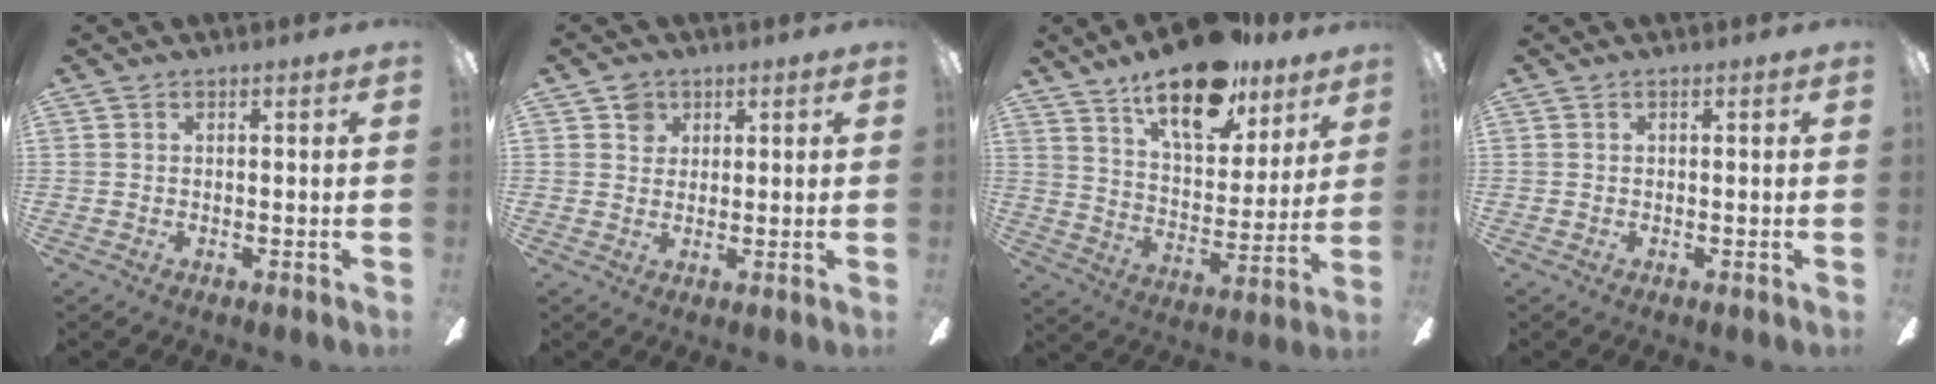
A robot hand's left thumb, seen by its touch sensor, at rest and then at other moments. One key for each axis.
{"total": 3.8, "fx": 2.1, "fy": 3.0, "fz": 0.9, "tx": -0.010, "ty": 0.002, "tz": 0.036}
{"total": 19.1, "fx": 13.9, "fy": 7.9, "fz": 10.3, "tx": -0.167, "ty": -0.078, "tz": 0.239}
{"total": 0.0}